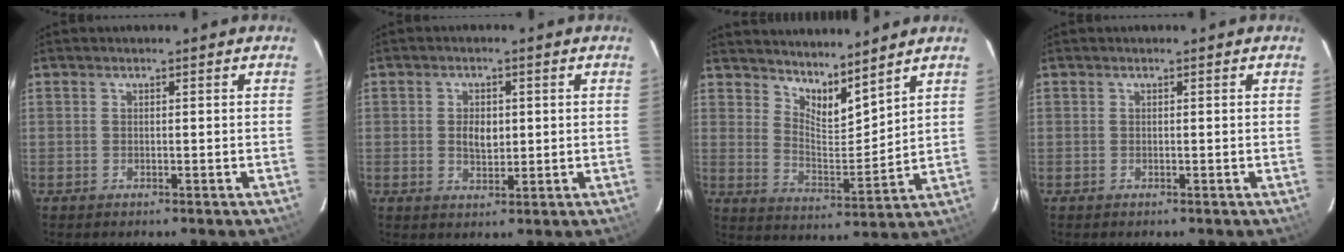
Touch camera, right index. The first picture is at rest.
{"total": 3.8, "force": [0.2, 2.5, 2.9], "torque": [-0.048, 0.001, 0.006]}
{"total": 9.0, "force": [7.8, 1.9, 4.0], "torque": [-0.064, -0.016, 0.138]}
{"total": 0.0}